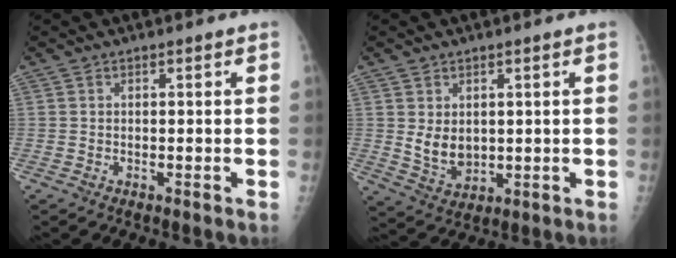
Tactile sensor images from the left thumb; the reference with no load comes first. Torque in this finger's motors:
{"motor_torque": [0.01, 0.01, 0.28, -0.08, 0.04]}